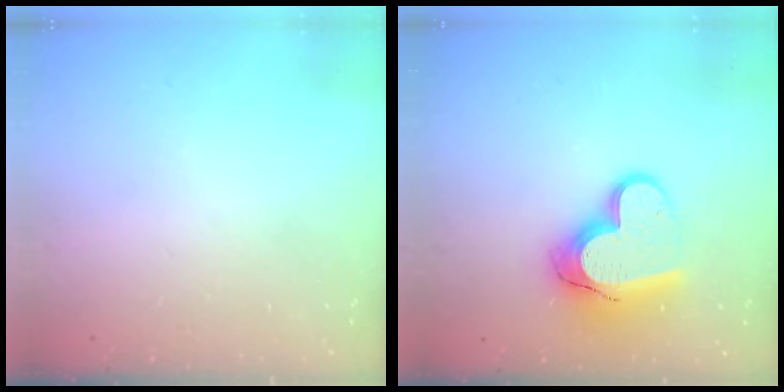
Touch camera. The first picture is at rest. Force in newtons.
{"total": 16.2, "press": 16.2, "slide": 1.3}